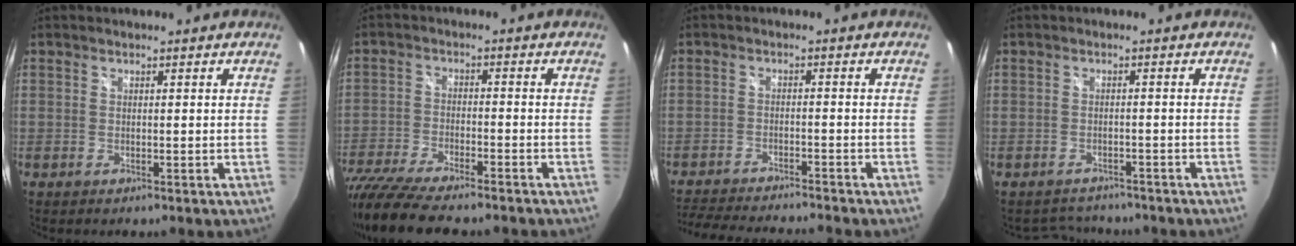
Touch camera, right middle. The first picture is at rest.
{"total": 16.3, "force": [-13.6, 3.3, 8.3], "torque": [-0.186, -0.051, -0.235]}
{"total": 12.4, "force": [-11.4, 1.0, 4.8], "torque": [-0.112, -0.018, -0.185]}
{"total": 4.7, "force": [-4.3, 1.9, 0.3], "torque": [-0.015, 0.003, -0.063]}